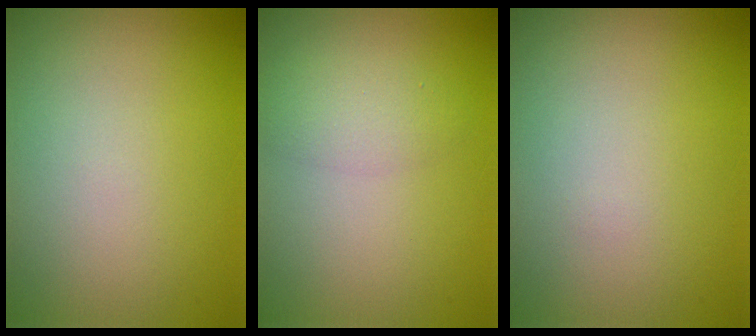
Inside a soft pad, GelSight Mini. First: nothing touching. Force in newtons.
{"total": 2.2, "press": 2.1, "slide": 0.2}
{"total": 0.0}